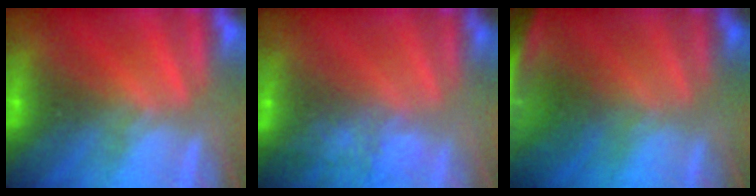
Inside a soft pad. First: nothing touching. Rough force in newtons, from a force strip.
{"total": 11.5}
{"total": 4.5}